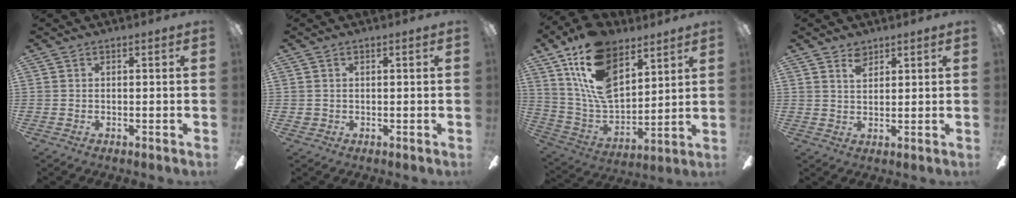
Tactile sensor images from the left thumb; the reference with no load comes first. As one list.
[{"total": 1.0, "force": [0.2, 1.0, 0.2], "torque": [-0.004, 0.005, 0.003]}, {"total": 20.4, "force": [11.2, 10.9, 13.2], "torque": [-0.275, -0.052, 0.203]}, {"total": 3.6, "force": [2.6, 2.0, 1.5], "torque": [-0.026, -0.003, 0.048]}]